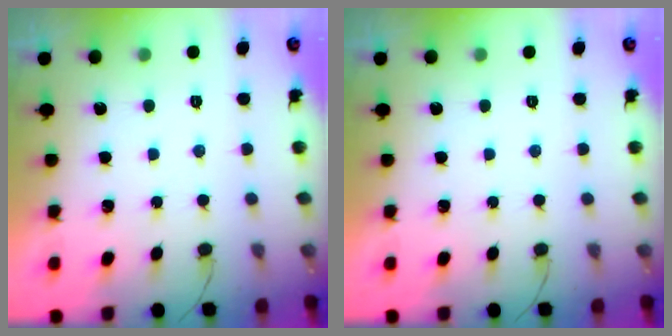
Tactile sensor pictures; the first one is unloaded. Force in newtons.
{"total": 0.0}